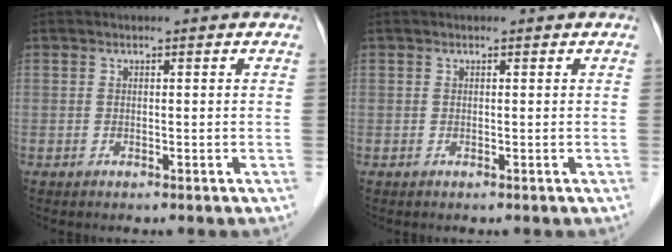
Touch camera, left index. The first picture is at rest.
{"total": 0.0}